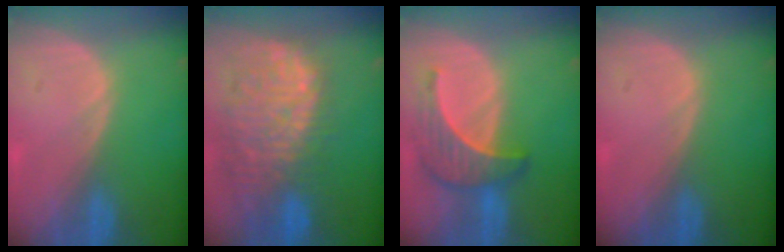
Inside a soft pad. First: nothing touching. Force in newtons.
{"total": 12.9, "press": 11.2, "slide": 6.5}
{"total": 6.5, "press": 6.5, "slide": 0.3}
{"total": 0.0}